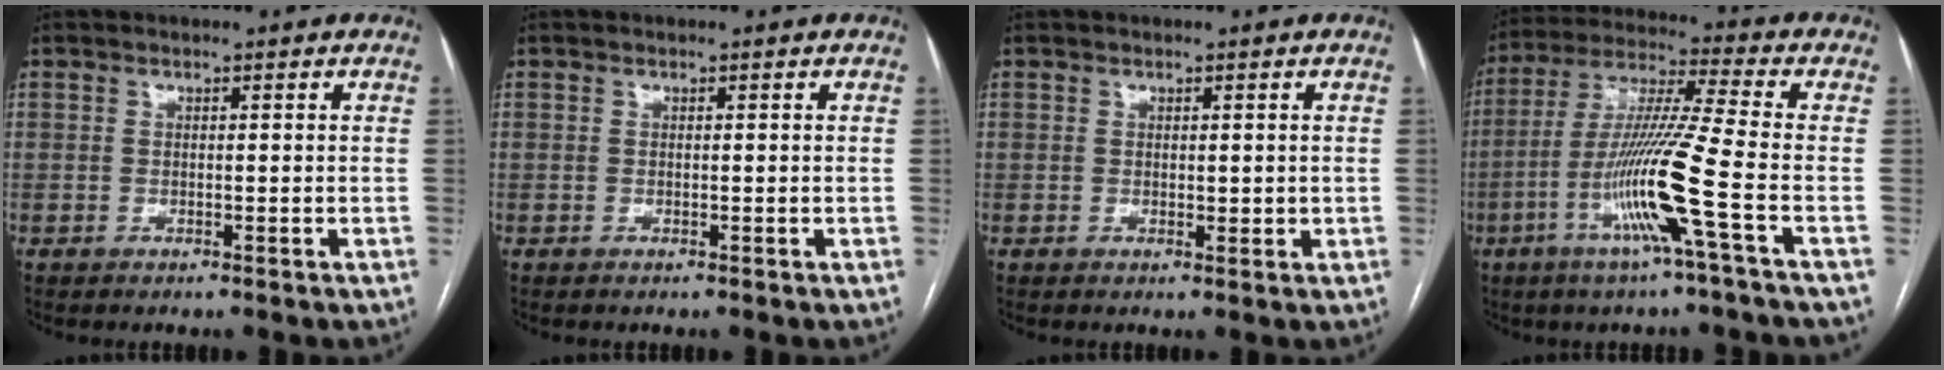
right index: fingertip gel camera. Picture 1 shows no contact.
{"total": 0.0}
{"total": 1.5, "force": [0.2, 0.8, 1.3], "torque": [-0.018, -0.006, 0.005]}
{"total": 14.0, "force": [-4.9, -1.9, 13.0], "torque": [-0.261, -0.013, -0.101]}